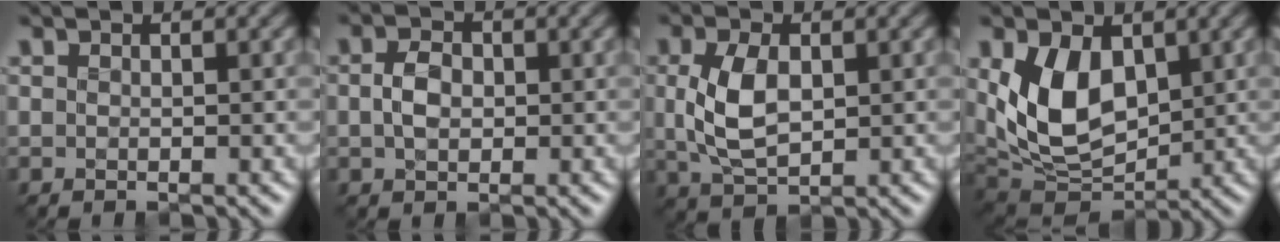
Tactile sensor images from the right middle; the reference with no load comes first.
{"total": 2.4, "force": [-0.5, 1.7, 1.7], "torque": [-0.035, 0.001, -0.015]}
{"total": 4.6, "force": [-0.1, 2.6, 3.8], "torque": [-0.089, 0.000, 0.001]}
{"total": 7.4, "force": [1.1, 4.7, 5.6], "torque": [-0.108, -0.018, 0.018]}